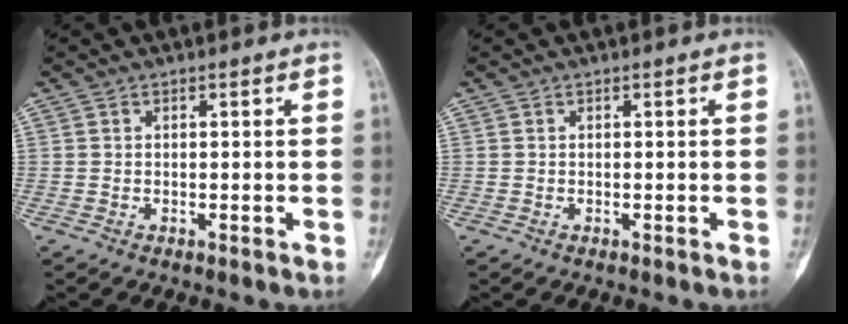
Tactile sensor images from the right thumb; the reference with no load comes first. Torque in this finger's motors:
{"motor_torque": [0.00, 0.00, 0.08, -0.08, 0.11]}